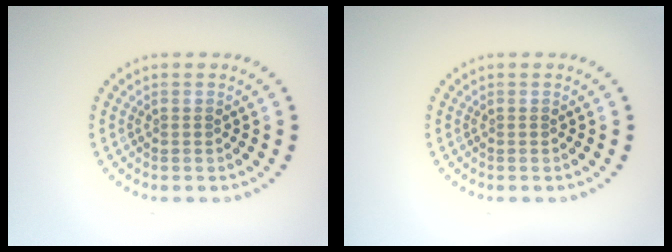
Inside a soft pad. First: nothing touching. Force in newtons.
{"total": 0.0}